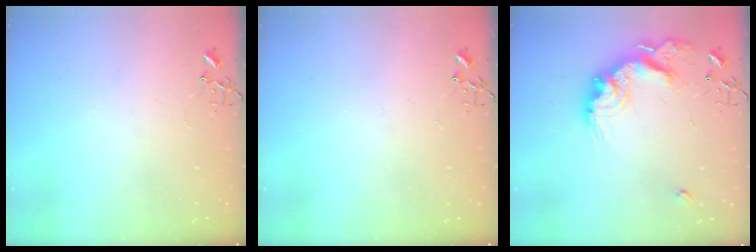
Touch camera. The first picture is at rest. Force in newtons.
{"total": 0.0}
{"total": 18.2, "press": 18.0, "slide": 2.2}